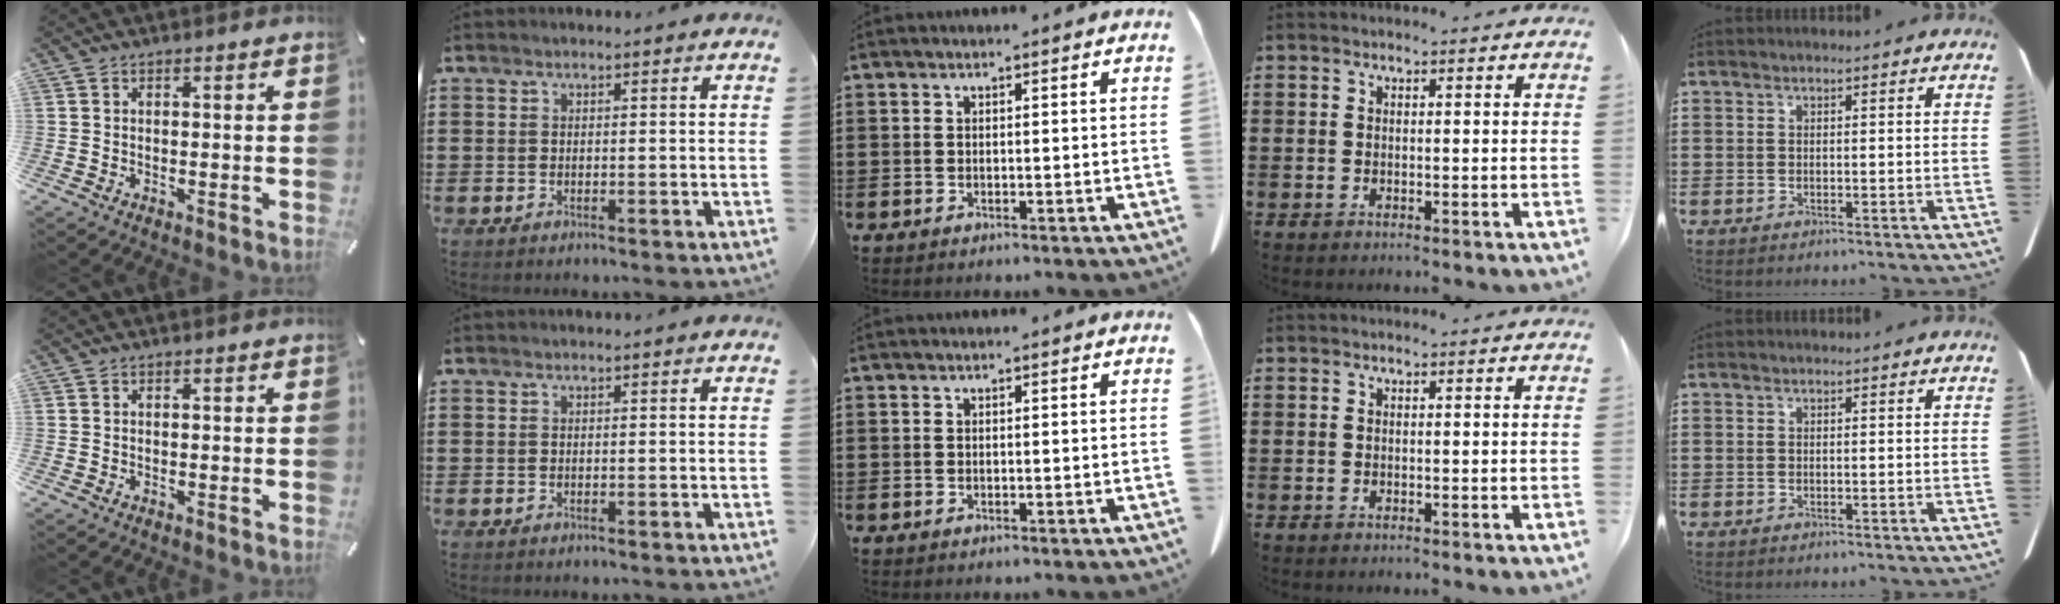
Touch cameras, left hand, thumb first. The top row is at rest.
{}